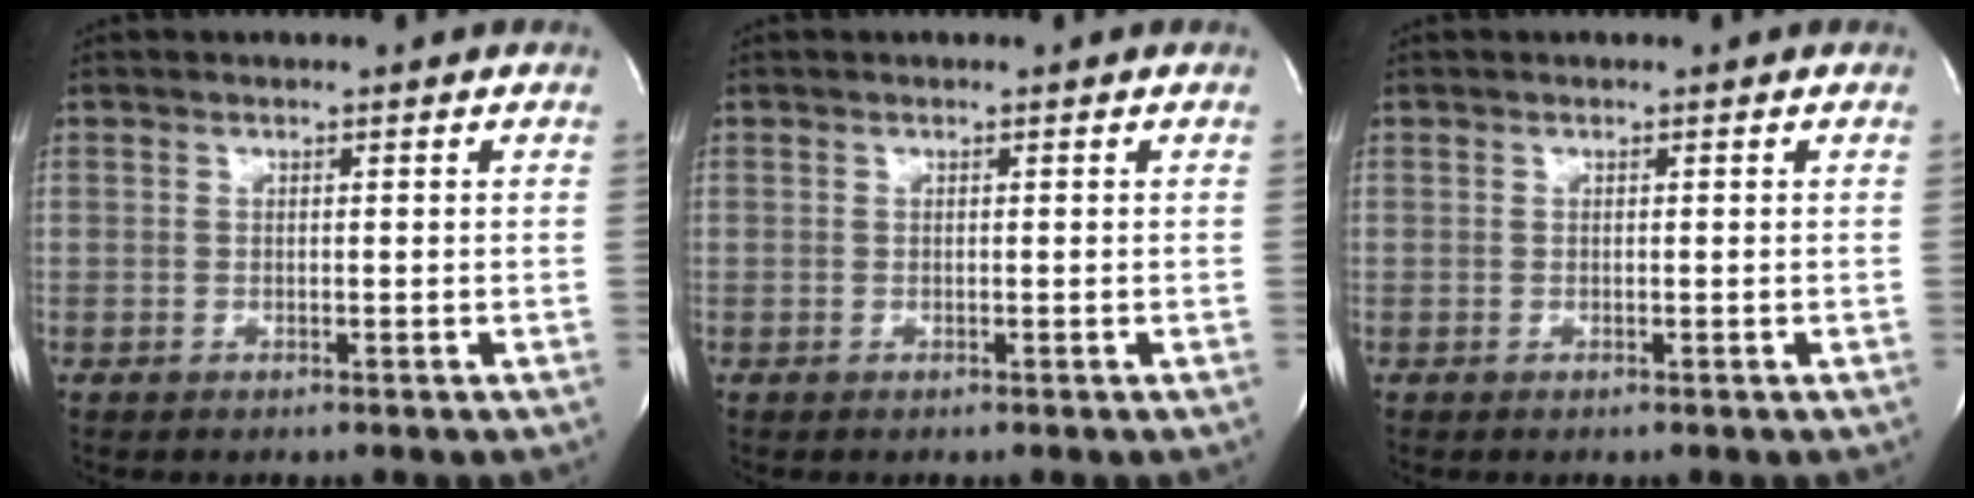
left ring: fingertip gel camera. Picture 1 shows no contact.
{"total": 0.0}
{"total": 0.0}